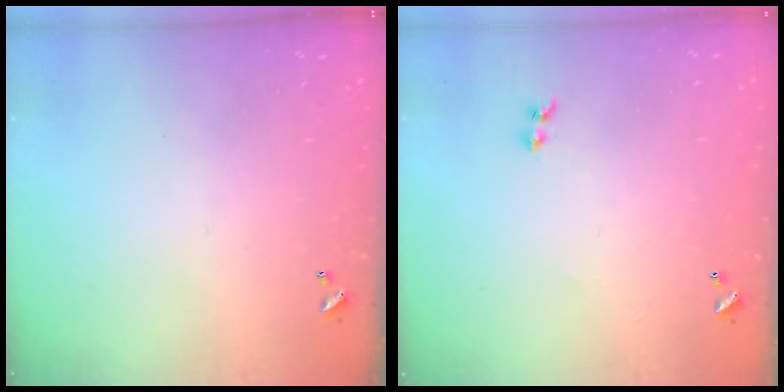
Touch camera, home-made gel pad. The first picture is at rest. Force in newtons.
{"total": 1.9, "press": 1.7, "slide": 0.9}